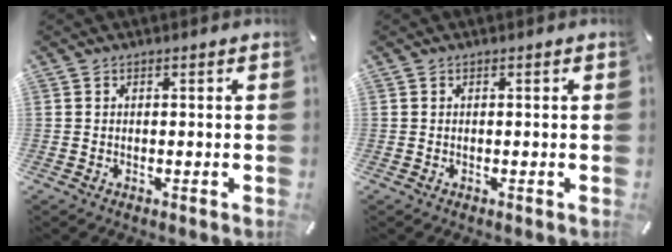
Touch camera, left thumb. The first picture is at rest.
{"total": 0.0}